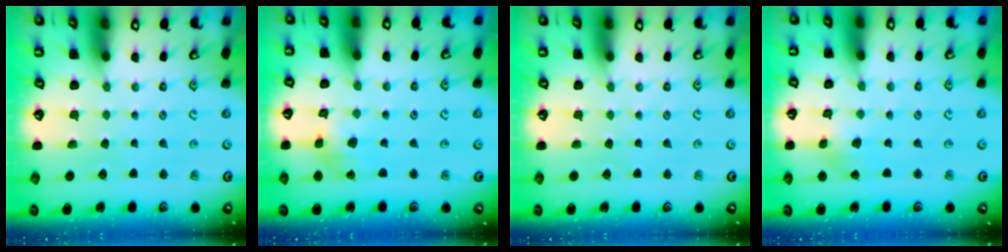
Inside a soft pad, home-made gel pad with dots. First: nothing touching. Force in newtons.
{"total": 2.3, "press": 2.3, "slide": 0.5}
{"total": 0.0}
{"total": 1.4, "press": 1.3, "slide": 0.3}